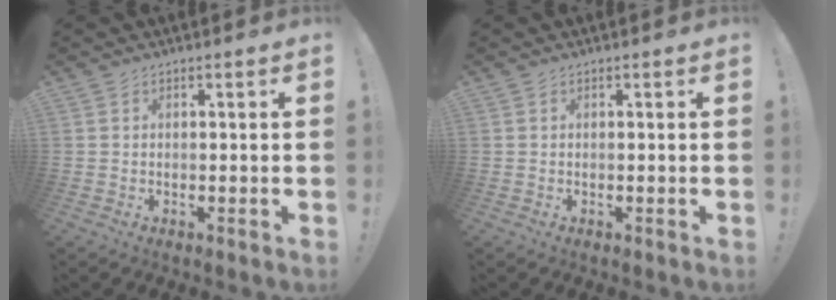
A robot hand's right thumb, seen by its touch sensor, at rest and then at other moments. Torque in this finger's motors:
{"motor_torque": [-0.01, 0.01, -0.02, 0.02, 0.07]}